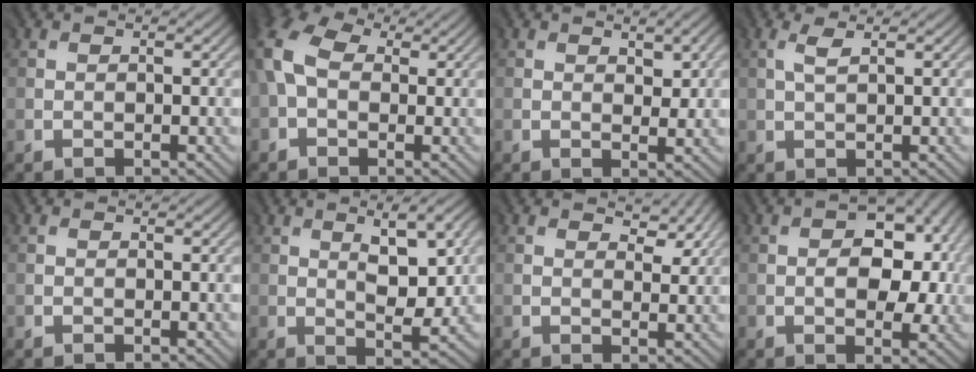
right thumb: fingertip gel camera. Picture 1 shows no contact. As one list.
[{"total": 9.8, "force": [1.3, 6.7, 7.0], "torque": [-0.191, 0.005, 0.024]}, {"total": 2.9, "force": [1.2, 1.5, 2.2], "torque": [-0.038, -0.006, 0.025]}, {"total": 1.4, "force": [0.9, 0.1, 1.1], "torque": [-0.030, 0.003, 0.019]}, {"total": 0.0}, {"total": 6.2, "force": [1.9, 2.1, 5.5], "torque": [-0.094, -0.007, 0.037]}, {"total": 3.7, "force": [2.1, 2.0, 2.3], "torque": [-0.034, -0.007, 0.034]}, {"total": 9.8, "force": [0.4, 5.9, 7.9], "torque": [-0.105, -0.002, 0.012]}]